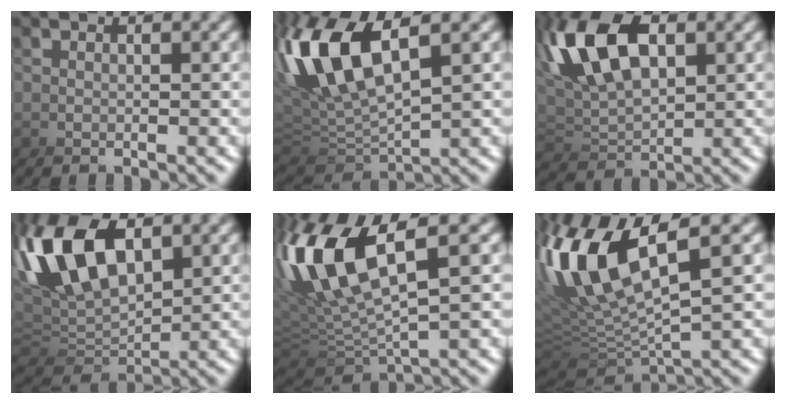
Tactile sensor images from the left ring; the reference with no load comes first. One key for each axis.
{"total": 6.3, "fx": 2.5, "fy": 3.0, "fz": 4.9, "tx": -0.165, "ty": 0.013, "tz": 0.029}
{"total": 4.9, "fx": 1.8, "fy": 3.4, "fz": 2.9, "tx": -0.099, "ty": 0.004, "tz": 0.021}
{"total": 8.4, "fx": 2.7, "fy": 5.5, "fz": 5.8, "tx": -0.151, "ty": 0.009, "tz": 0.034}
{"total": 6.1, "fx": 2.0, "fy": 2.6, "fz": 5.1, "tx": -0.169, "ty": 0.013, "tz": 0.026}
{"total": 6.3, "fx": 2.4, "fy": 2.1, "fz": 5.5, "tx": -0.166, "ty": 0.022, "tz": 0.025}